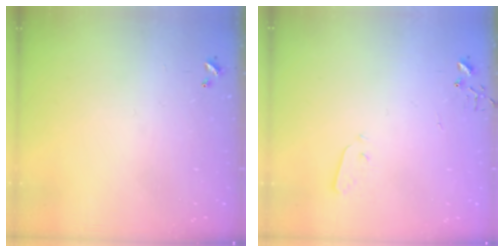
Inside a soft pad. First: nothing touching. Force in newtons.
{"total": 2.9, "press": 2.9, "slide": 0.4}